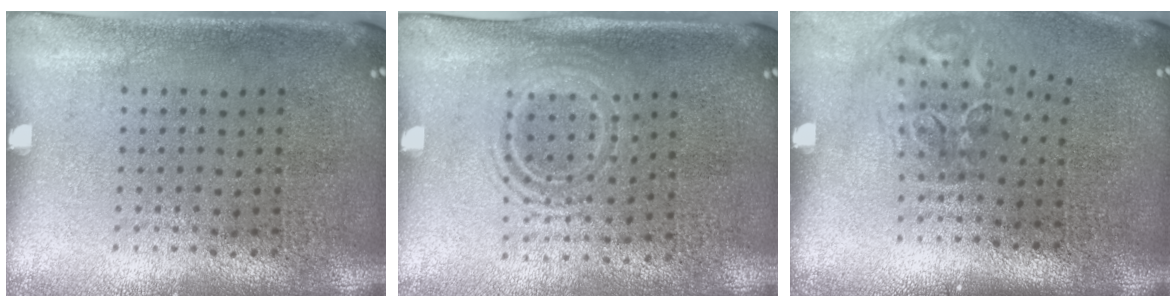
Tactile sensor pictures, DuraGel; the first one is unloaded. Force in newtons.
{"total": 1.4, "press": 1.2, "slide": 0.7}
{"total": 2.0, "press": 1.2, "slide": 1.6}